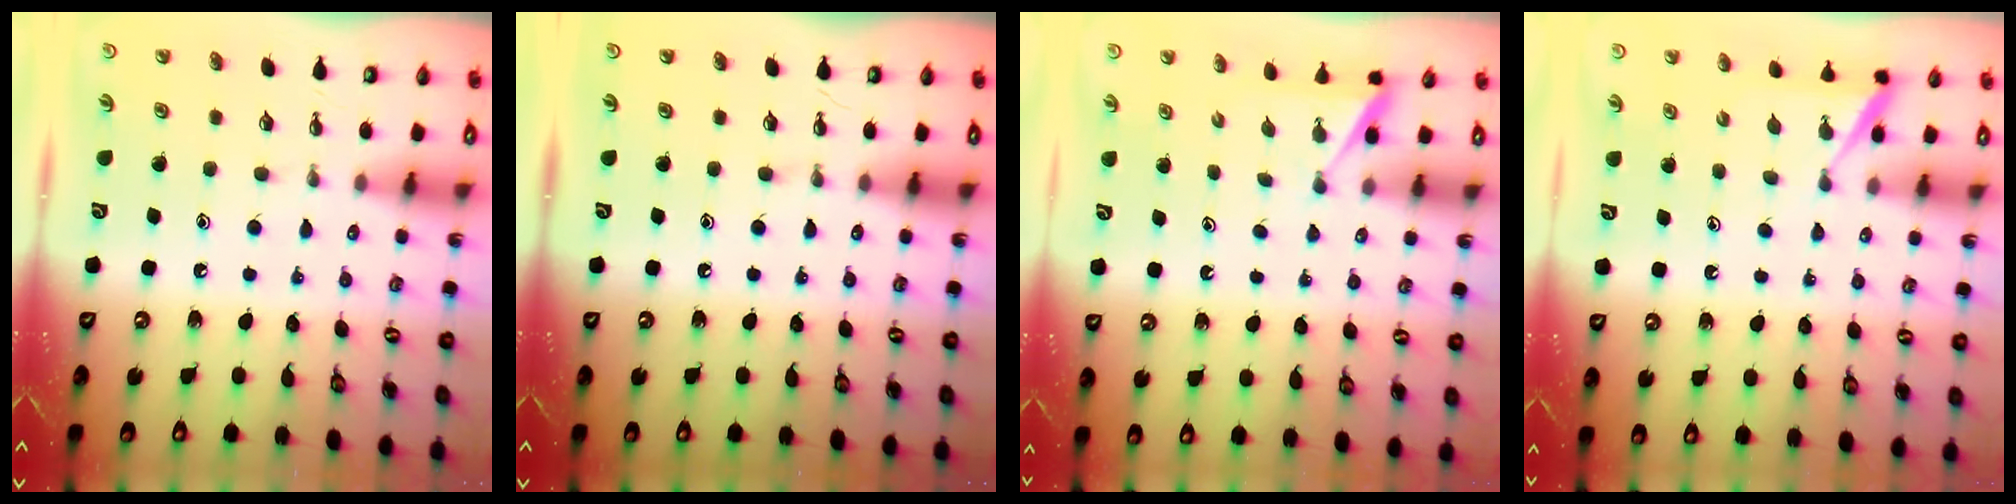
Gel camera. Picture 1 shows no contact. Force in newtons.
{"total": 0.0}
{"total": 1.9, "press": 1.9, "slide": 0.2}
{"total": 3.9, "press": 3.9, "slide": 0.4}